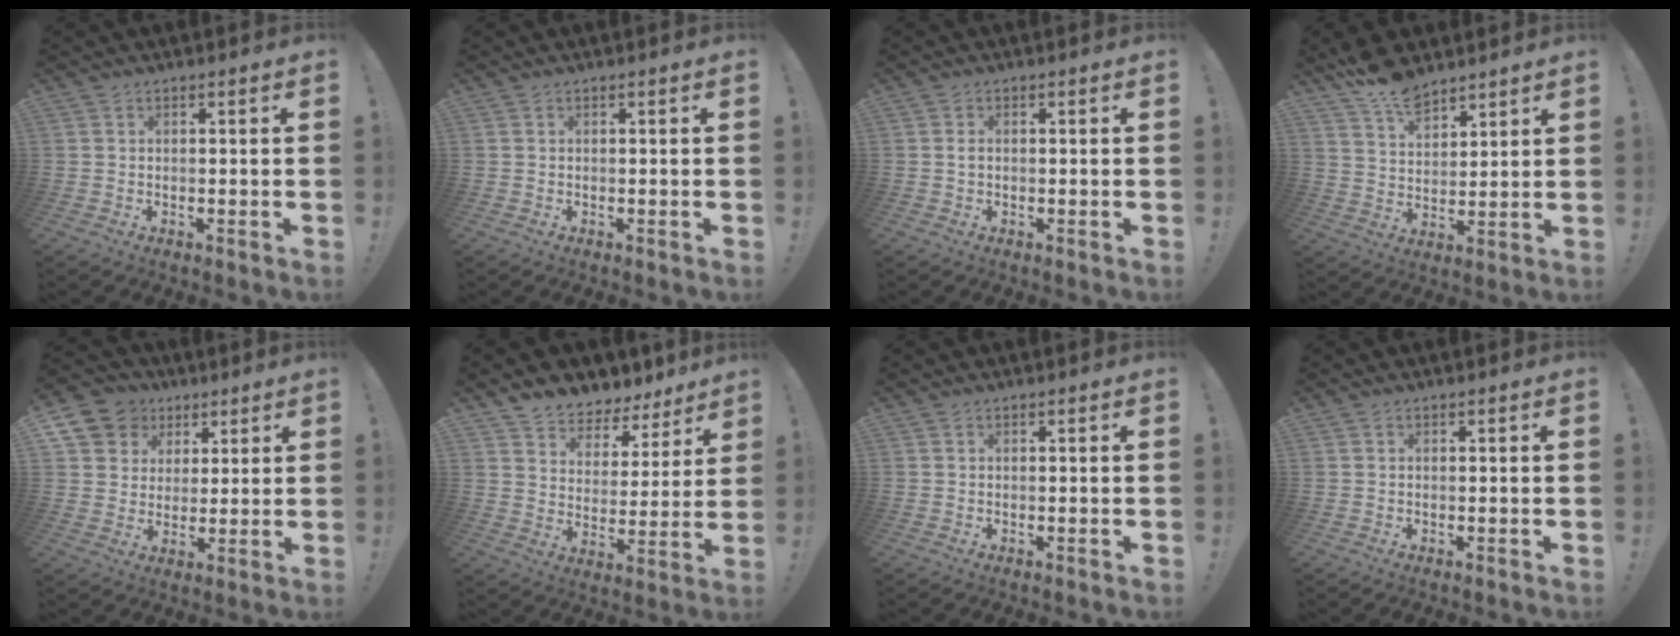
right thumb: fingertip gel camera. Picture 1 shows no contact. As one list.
[{"total": 0.0}, {"total": 0.7, "force": [0.0, 0.4, 0.6], "torque": [-0.013, 0.002, 0.000]}, {"total": 10.4, "force": [8.5, 4.2, 4.2], "torque": [-0.079, -0.056, 0.164]}, {"total": 10.6, "force": [4.6, 9.1, 2.9], "torque": [-0.042, -0.027, 0.094]}, {"total": 7.1, "force": [6.0, 3.7, 0.5], "torque": [-0.011, -0.063, 0.113]}, {"total": 0.0}, {"total": 0.0}]